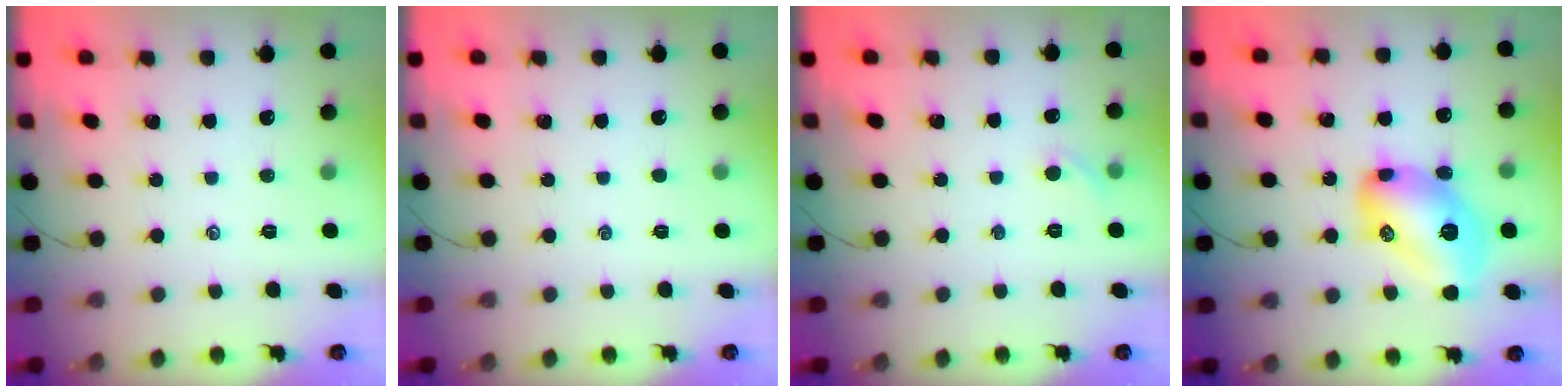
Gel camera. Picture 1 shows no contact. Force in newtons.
{"total": 0.0}
{"total": 3.9, "press": 3.6, "slide": 1.5}
{"total": 16.6, "press": 16.6, "slide": 0.4}